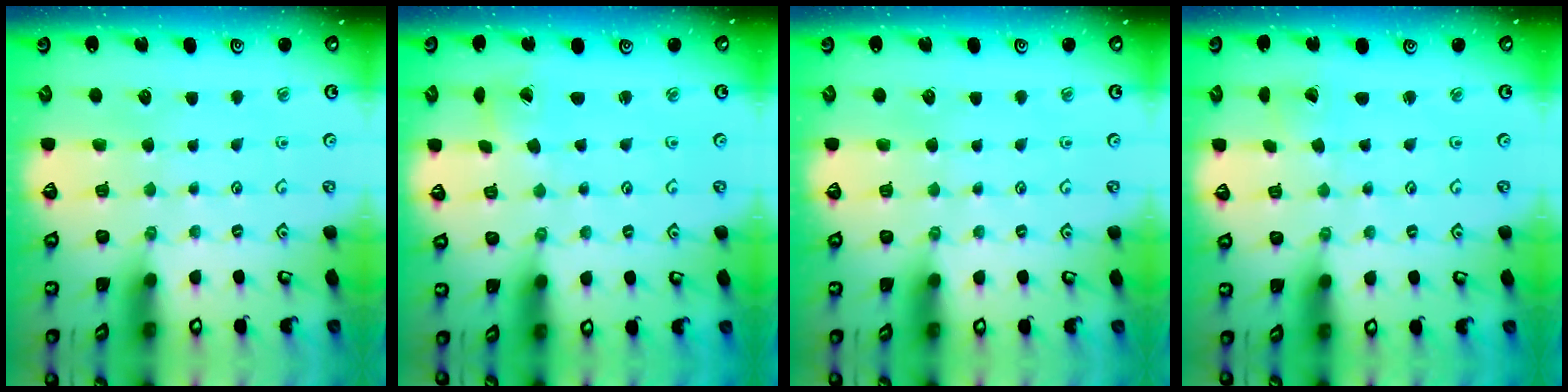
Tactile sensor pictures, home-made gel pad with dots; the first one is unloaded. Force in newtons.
{"total": 1.5, "press": 1.5, "slide": 0.0}
{"total": 0.0}
{"total": 1.2, "press": 1.2, "slide": 0.1}